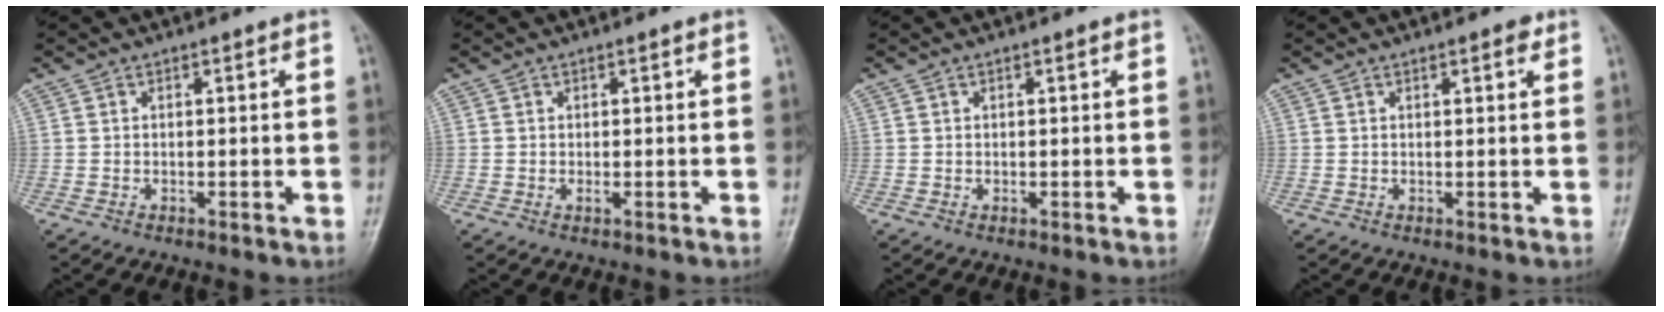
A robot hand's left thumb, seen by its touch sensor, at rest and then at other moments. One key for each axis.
{"total": 1.1, "fx": 0.2, "fy": 0.4, "fz": 1.0, "tx": -0.015, "ty": 0.004, "tz": 0.005}
{"total": 0.6, "fx": 0.2, "fy": 0.2, "fz": 0.5, "tx": -0.008, "ty": 0.003, "tz": 0.005}
{"total": 1.6, "fx": 0.9, "fy": 0.5, "fz": 1.2, "tx": -0.014, "ty": -0.002, "tz": 0.011}